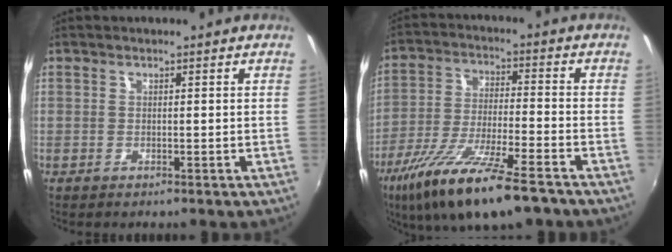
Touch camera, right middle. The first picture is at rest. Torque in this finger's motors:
{"motor_torque": [1.09, -1.05, 0.40, 0.21]}